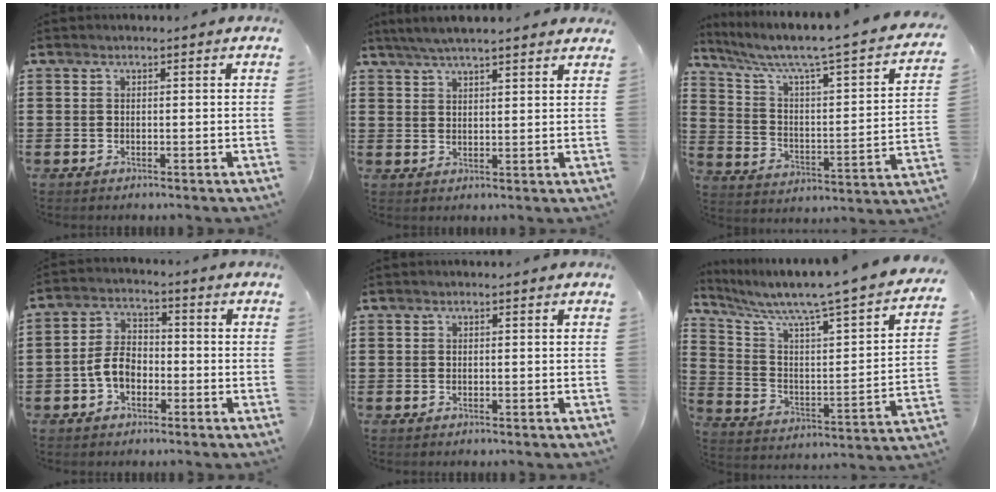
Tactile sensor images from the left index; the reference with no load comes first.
{"total": 4.3, "force": [3.9, 0.1, 1.7], "torque": [-0.044, -0.006, 0.071]}
{"total": 4.6, "force": [3.3, 0.5, 3.2], "torque": [-0.081, -0.042, 0.046]}
{"total": 5.3, "force": [-1.8, 3.4, 3.6], "torque": [-0.087, 0.006, -0.041]}
{"total": 0.0}
{"total": 6.1, "force": [5.2, -0.2, 3.2], "torque": [-0.090, -0.057, 0.078]}